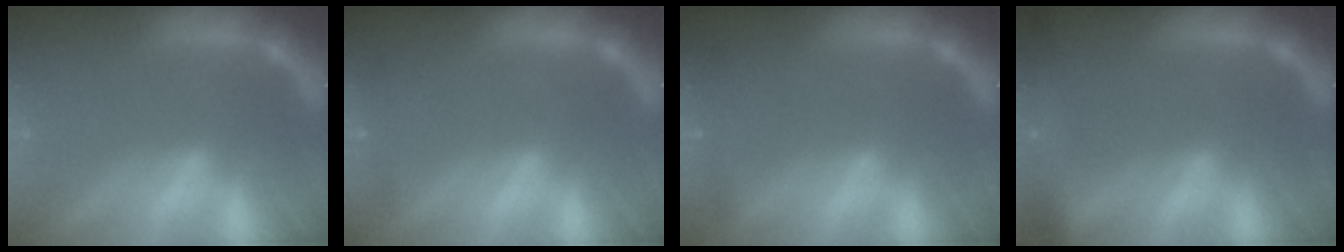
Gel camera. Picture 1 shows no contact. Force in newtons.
{"total": 1.4}
{"total": 1.9}
{"total": 6.0}